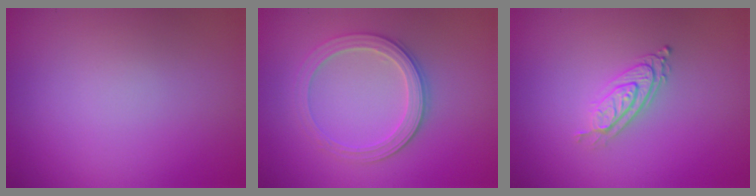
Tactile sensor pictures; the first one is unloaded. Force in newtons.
{"total": 3.5, "press": 3.2, "slide": 1.5}
{"total": 2.8, "press": 2.0, "slide": 1.9}